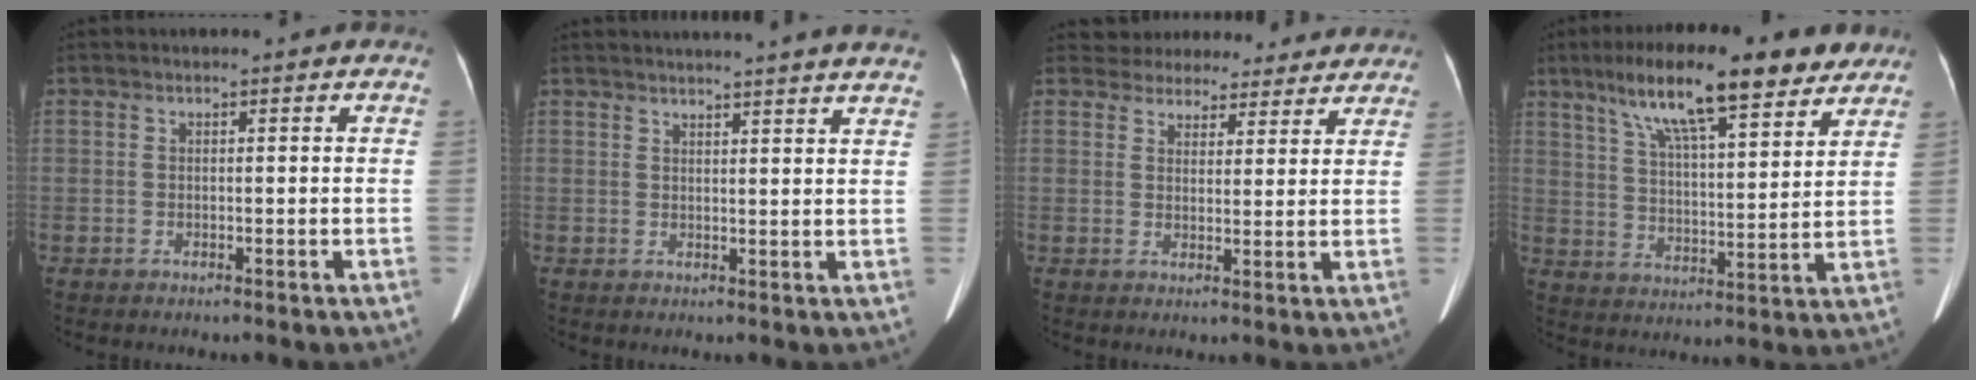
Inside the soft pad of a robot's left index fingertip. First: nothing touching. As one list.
[{"total": 17.3, "force": [16.1, -0.8, 6.1], "torque": [-0.089, -0.025, 0.192]}, {"total": 13.9, "force": [12.8, 4.9, 2.0], "torque": [-0.008, 0.007, 0.157]}, {"total": 17.1, "force": [11.8, 3.4, 11.9], "torque": [-0.194, 0.029, 0.191]}]